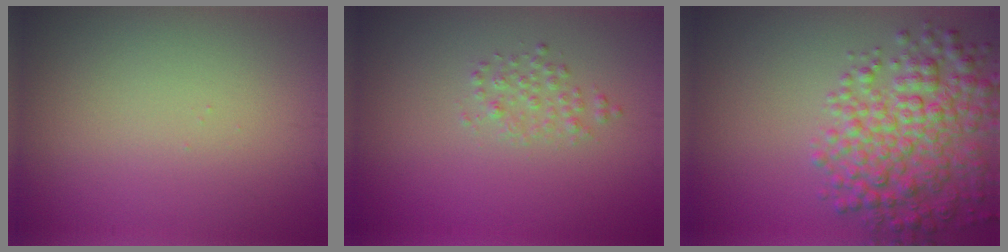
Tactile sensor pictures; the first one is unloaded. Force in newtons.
{"total": 1.4, "press": 1.4, "slide": 0.0}
{"total": 6.7, "press": 6.7, "slide": 0.2}